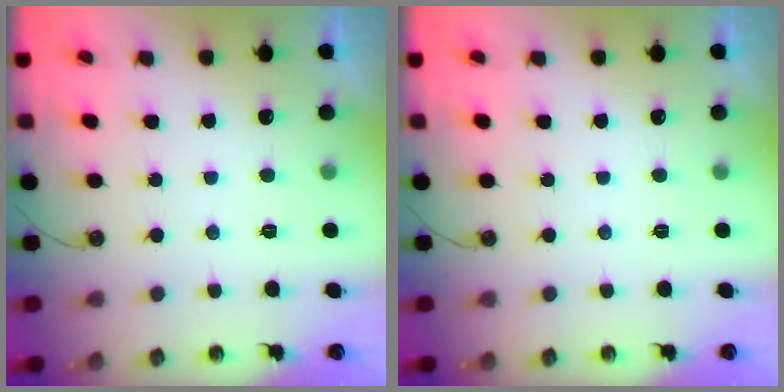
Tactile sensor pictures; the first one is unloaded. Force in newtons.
{"total": 0.0}